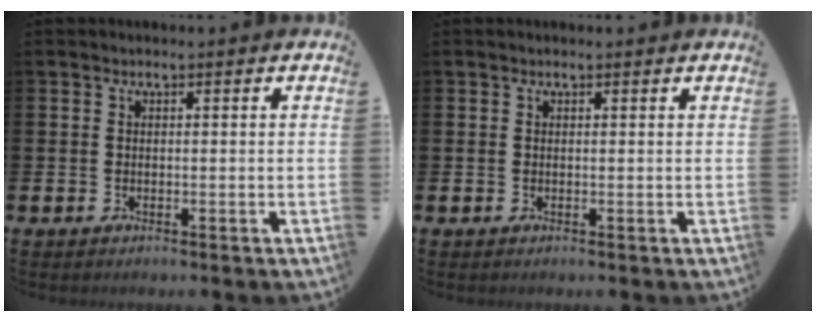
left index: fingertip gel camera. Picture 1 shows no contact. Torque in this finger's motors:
{"motor_torque": [0.86, -1.27, -0.24, 0.00]}